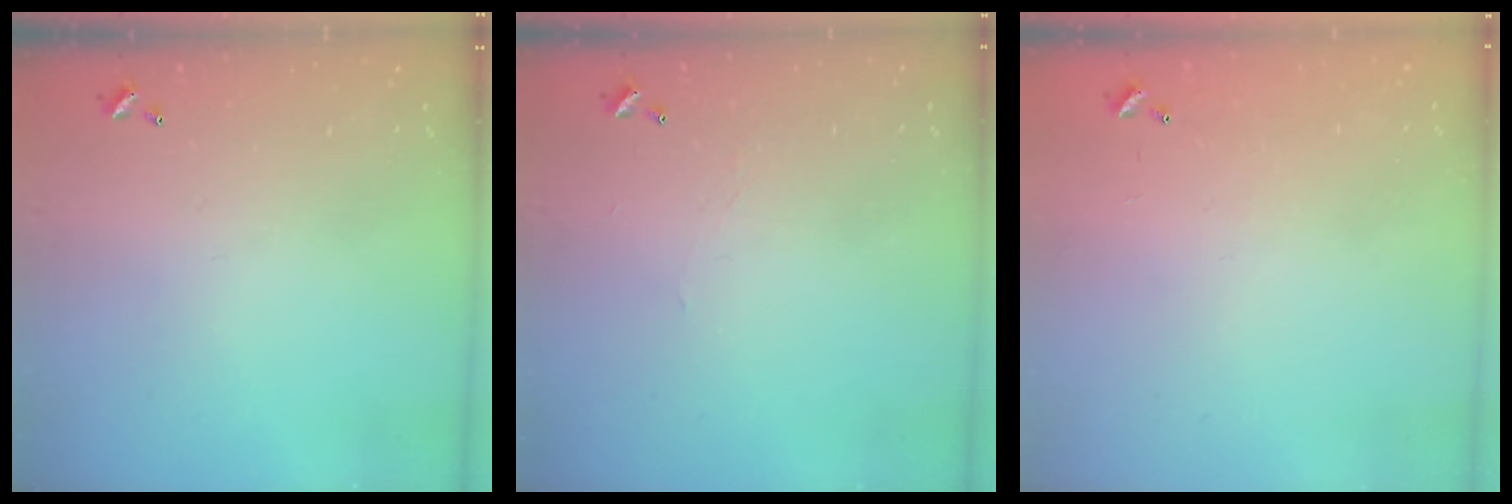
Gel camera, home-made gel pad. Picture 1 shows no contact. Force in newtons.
{"total": 0.9, "press": 0.7, "slide": 0.4}
{"total": 8.0, "press": 8.0, "slide": 0.5}